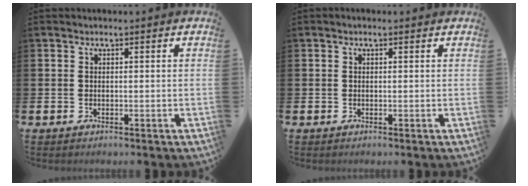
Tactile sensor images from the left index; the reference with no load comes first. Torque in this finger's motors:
{"motor_torque": [0.83, -1.07, 0.30, 0.02]}